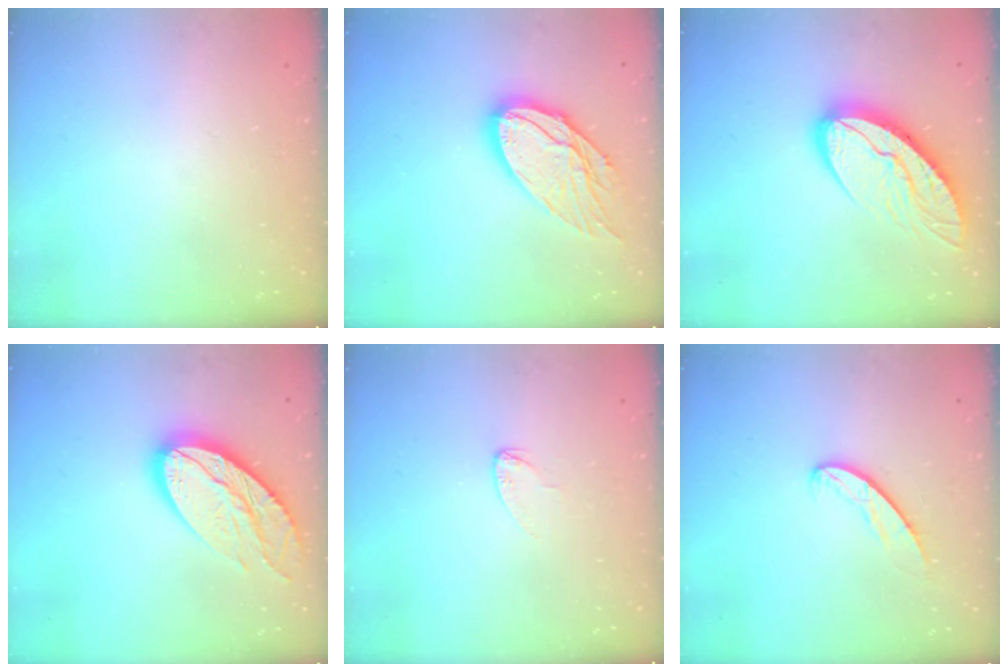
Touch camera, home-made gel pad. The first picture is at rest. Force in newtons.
{"total": 16.3, "press": 16.2, "slide": 1.4}
{"total": 13.5, "press": 13.5, "slide": 1.1}
{"total": 18.2, "press": 18.1, "slide": 1.7}
{"total": 3.2, "press": 3.2, "slide": 0.2}
{"total": 5.9, "press": 5.9, "slide": 0.4}